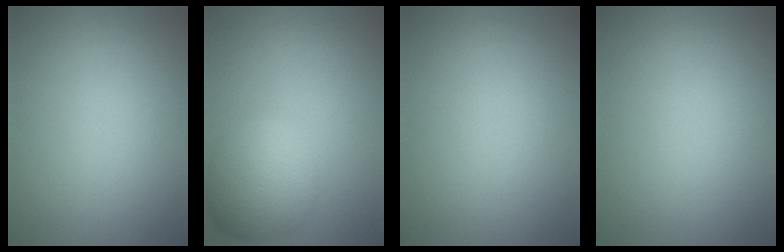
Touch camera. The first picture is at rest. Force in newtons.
{"total": 5.6, "press": 5.6, "slide": 0.2}
{"total": 0.0}
{"total": 0.0}